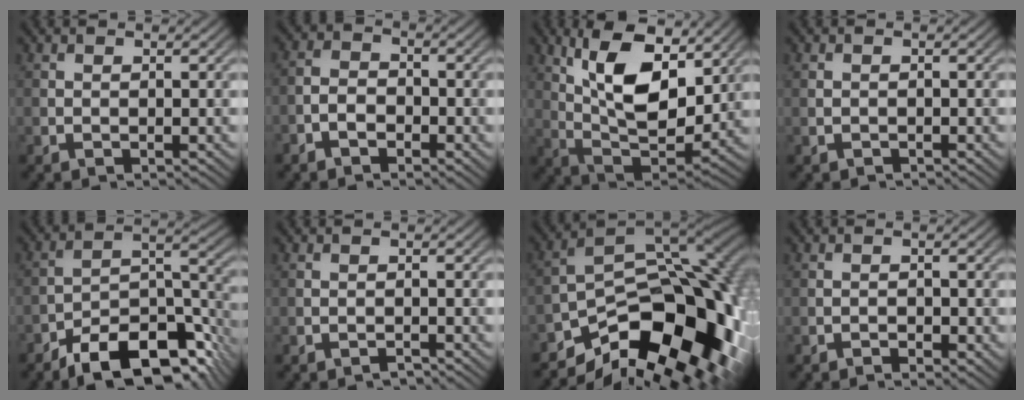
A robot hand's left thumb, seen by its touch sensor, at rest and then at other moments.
{"total": 2.8, "force": [-1.8, 1.7, 1.3], "torque": [-0.025, 0.004, -0.044]}
{"total": 13.3, "force": [5.6, 6.2, 10.4], "torque": [-0.198, -0.004, 0.105]}
{"total": 0.8, "force": [-0.4, 0.7, 0.2], "torque": [-0.001, -0.003, -0.011]}
{"total": 15.0, "force": [-10.7, 5.7, 8.9], "torque": [-0.149, -0.008, -0.176]}
{"total": 0.8, "force": [-0.7, 0.1, 0.2], "torque": [-0.001, 0.002, -0.015]}
{"total": 17.3, "force": [-8.9, 8.9, 11.8], "torque": [-0.155, -0.022, -0.143]}
{"total": 1.3, "force": [-0.8, 0.6, 0.8], "torque": [-0.011, 0.000, -0.015]}